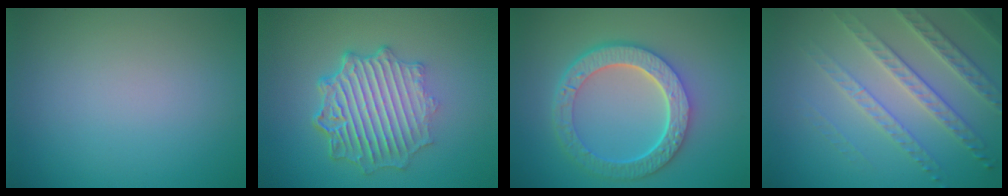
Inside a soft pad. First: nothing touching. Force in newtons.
{"total": 7.1, "press": 5.3, "slide": 4.7}
{"total": 6.4, "press": 4.9, "slide": 4.1}
{"total": 4.7, "press": 4.0, "slide": 2.5}